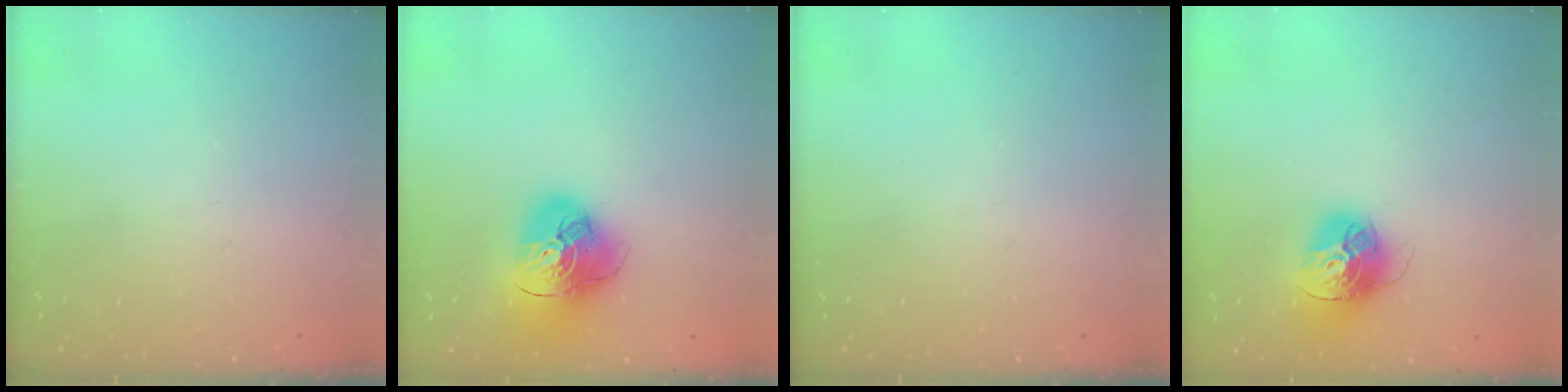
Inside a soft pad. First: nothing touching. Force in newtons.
{"total": 15.5, "press": 15.4, "slide": 1.8}
{"total": 0.0}
{"total": 15.1, "press": 15.0, "slide": 1.5}